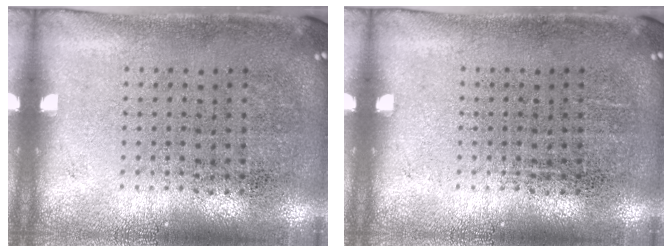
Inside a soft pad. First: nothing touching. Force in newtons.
{"total": 0.0}